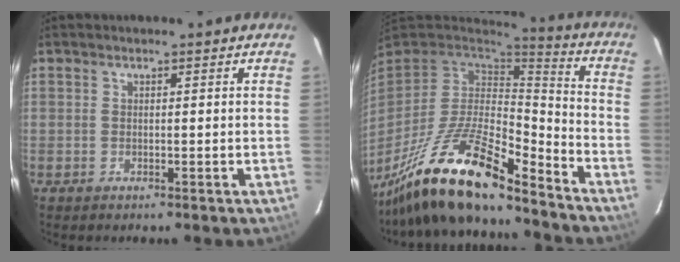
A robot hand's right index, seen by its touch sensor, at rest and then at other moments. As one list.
[{"total": 21.4, "force": [-15.4, 5.5, 13.9], "torque": [-0.278, -0.037, -0.280]}]